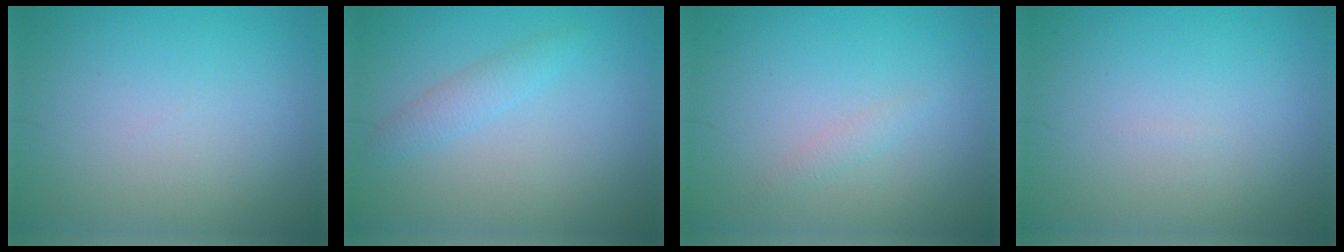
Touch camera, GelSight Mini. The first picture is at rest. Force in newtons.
{"total": 1.7, "press": 1.7, "slide": 0.1}
{"total": 0.9, "press": 0.9, "slide": 0.1}
{"total": 0.0}